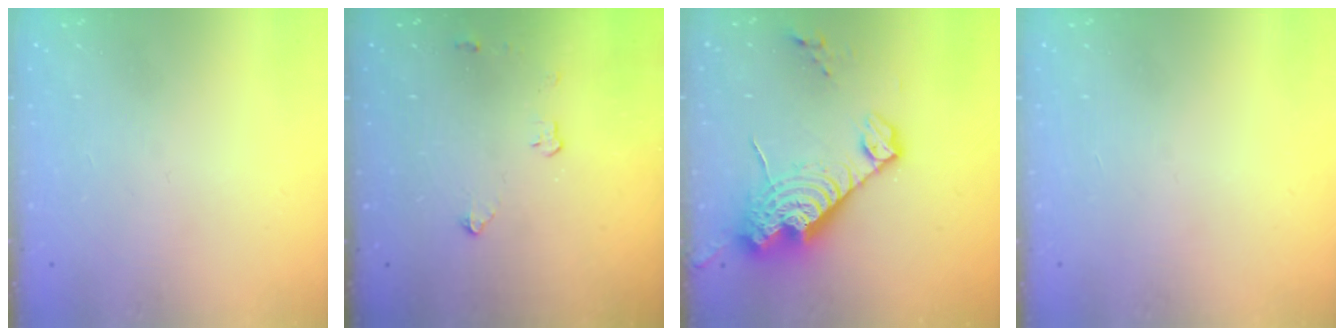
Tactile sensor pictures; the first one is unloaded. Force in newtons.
{"total": 2.9, "press": 2.9, "slide": 0.5}
{"total": 16.0, "press": 15.9, "slide": 1.2}
{"total": 0.0}